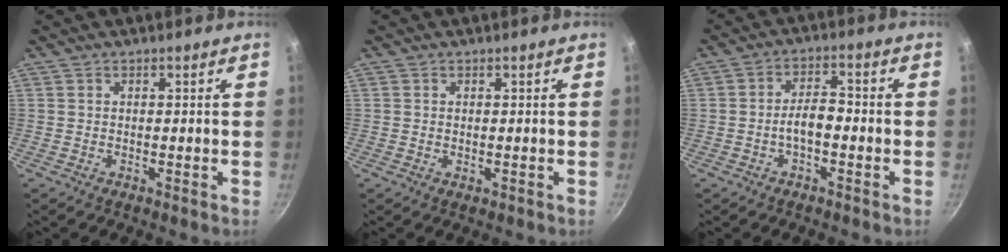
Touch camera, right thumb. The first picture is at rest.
{"total": 0.5, "force": [0.0, 0.3, 0.4], "torque": [-0.006, 0.000, 0.000]}
{"total": 4.9, "force": [-1.7, 2.3, 4.1], "torque": [-0.064, 0.029, -0.033]}